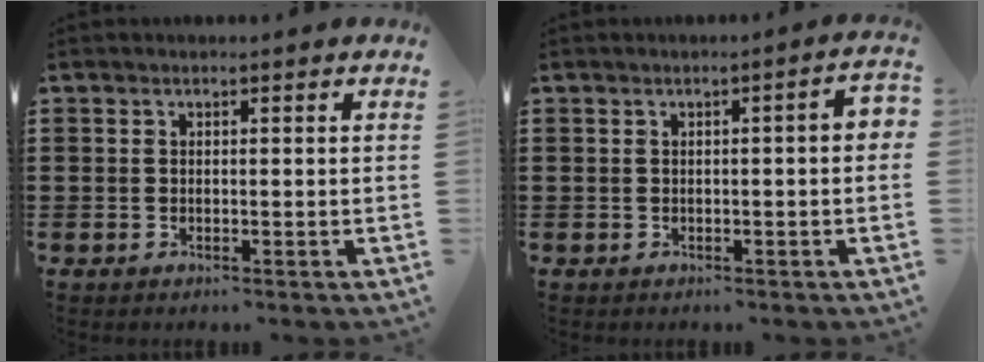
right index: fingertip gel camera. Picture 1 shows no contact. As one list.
[{"total": 1.6, "force": [-0.2, 0.1, 1.6], "torque": [-0.024, -0.001, -0.005]}]